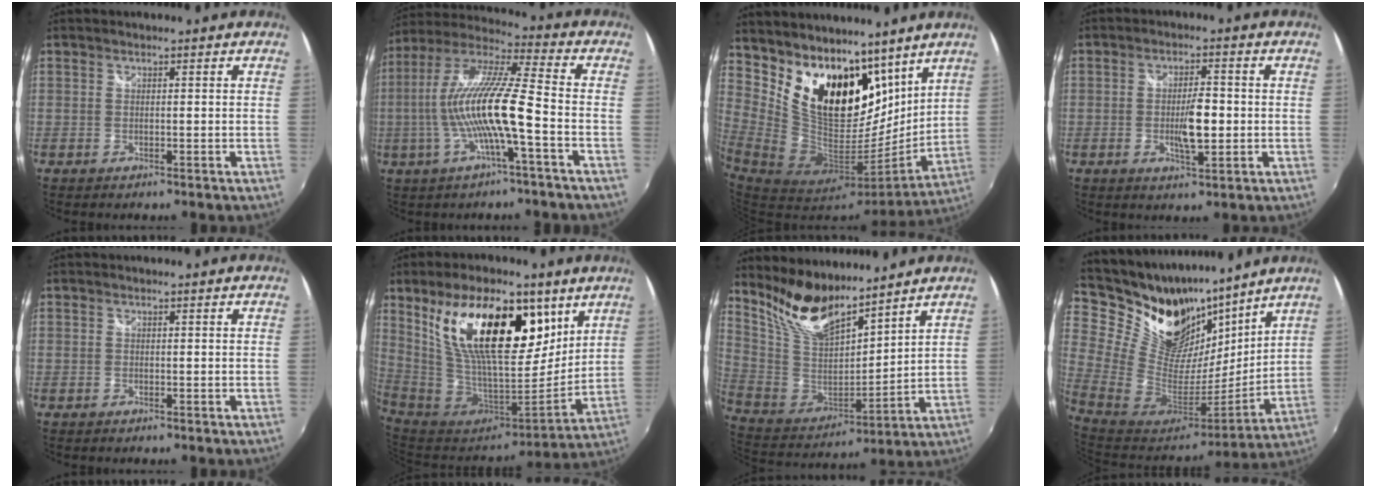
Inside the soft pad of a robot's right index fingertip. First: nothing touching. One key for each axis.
{"total": 15.4, "fx": -3.7, "fy": 1.0, "fz": 14.9, "tx": -0.273, "ty": -0.002, "tz": -0.069}
{"total": 20.1, "fx": 13.5, "fy": 11.1, "fz": 10.0, "tx": -0.206, "ty": -0.004, "tz": 0.257}
{"total": 6.3, "fx": -0.9, "fy": 1.9, "fz": 5.9, "tx": -0.105, "ty": -0.004, "tz": -0.013}
{"total": 0.0}
{"total": 23.2, "fx": 10.7, "fy": 10.3, "fz": 17.9, "tx": -0.317, "ty": 0.015, "tz": 0.192}
{"total": 14.4, "fx": 11.7, "fy": 4.5, "fz": 7.0, "tx": -0.151, "ty": -0.012, "tz": 0.239}
{"total": 24.8, "fx": 18.5, "fy": 12.1, "fz": 11.3, "tx": -0.253, "ty": 0.002, "tz": 0.335}